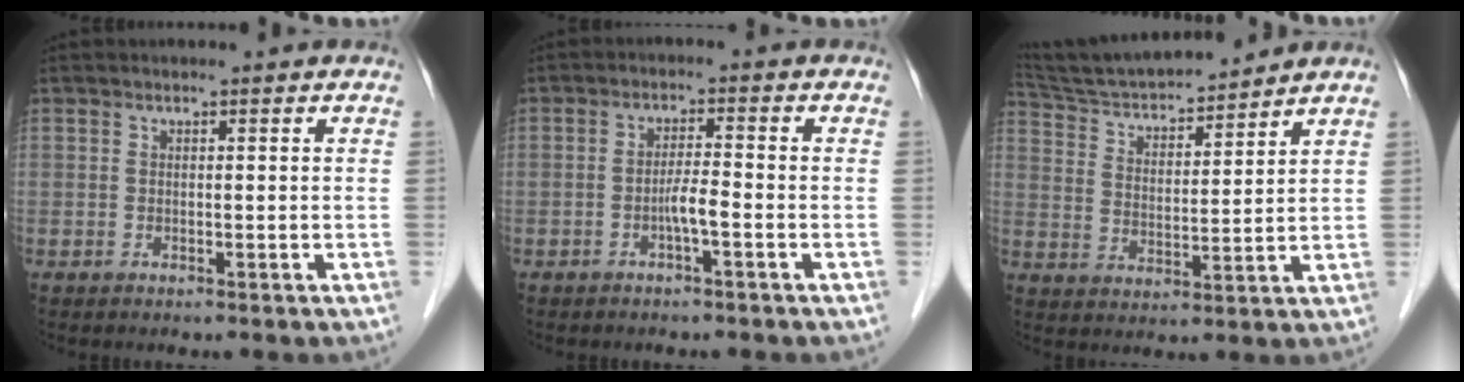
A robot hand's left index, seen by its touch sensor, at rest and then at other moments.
{"total": 2.8, "force": [-1.3, 0.0, 2.5], "torque": [-0.045, 0.001, -0.026]}
{"total": 14.0, "force": [13.1, 1.2, 4.7], "torque": [-0.089, 0.012, 0.227]}